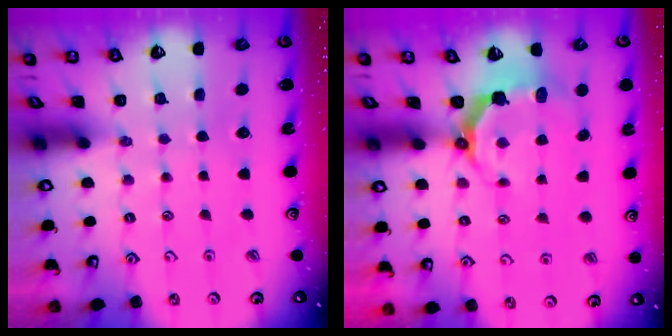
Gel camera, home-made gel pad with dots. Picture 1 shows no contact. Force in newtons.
{"total": 5.3, "press": 3.5, "slide": 4.0}